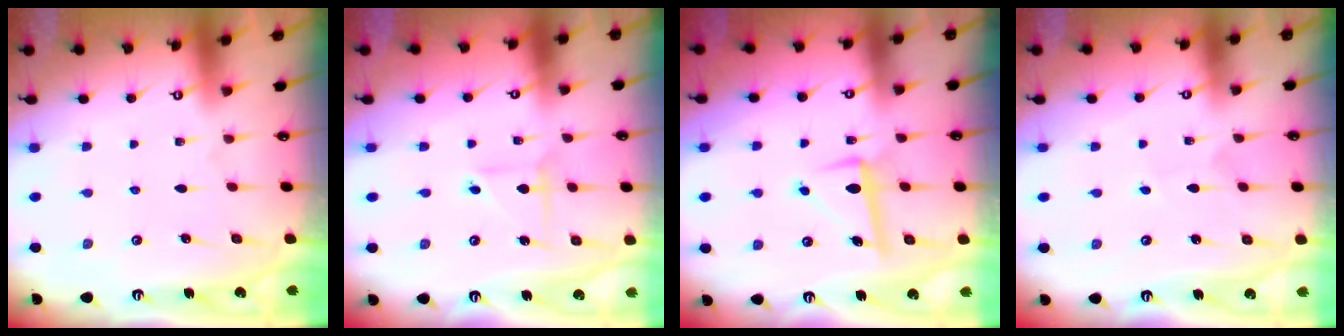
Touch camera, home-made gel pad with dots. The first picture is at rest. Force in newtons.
{"total": 3.5, "press": 3.5, "slide": 0.2}
{"total": 7.0, "press": 6.8, "slide": 1.3}
{"total": 2.5, "press": 2.5, "slide": 0.1}